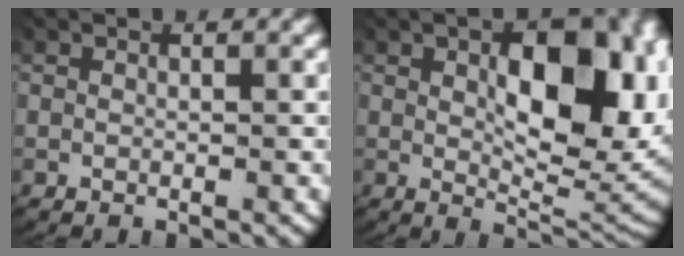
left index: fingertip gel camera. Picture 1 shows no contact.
{"total": 11.0, "force": [1.9, 5.6, 9.3], "torque": [-0.127, -0.014, 0.030]}